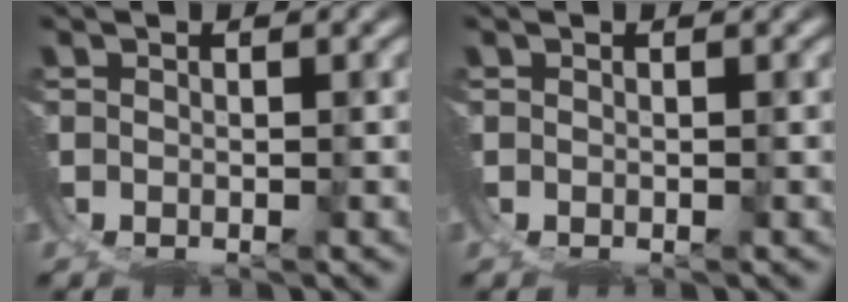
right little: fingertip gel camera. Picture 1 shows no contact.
{"total": 0.0}